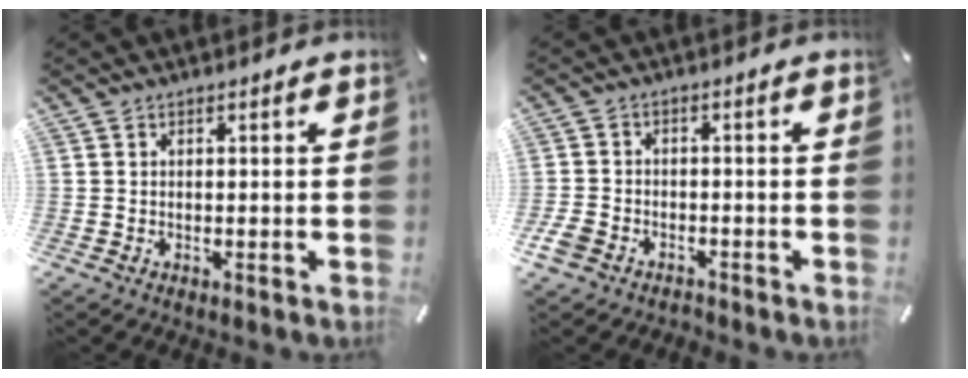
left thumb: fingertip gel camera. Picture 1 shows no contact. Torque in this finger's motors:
{"motor_torque": [0.45, 1.23, 0.53, 0.54, 0.13]}